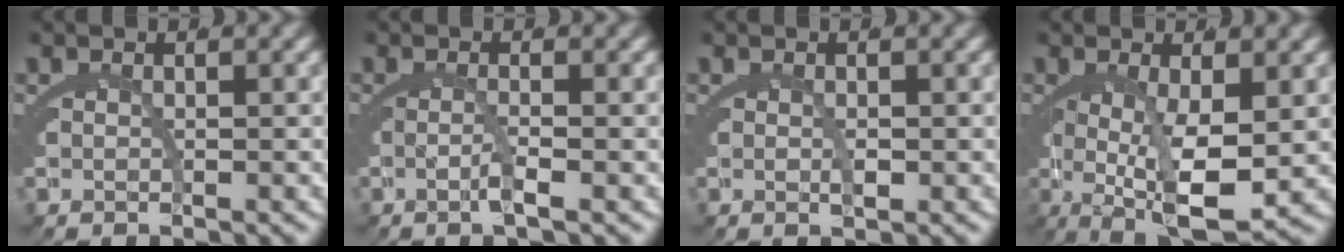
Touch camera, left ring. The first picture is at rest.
{"total": 2.1, "force": [-0.3, 0.3, 2.1], "torque": [-0.038, -0.002, -0.007]}
{"total": 1.0, "force": [-0.3, 0.3, 0.9], "torque": [-0.023, -0.013, 0.003]}
{"total": 7.7, "force": [-1.6, 2.6, 7.0], "torque": [-0.120, -0.034, -0.002]}